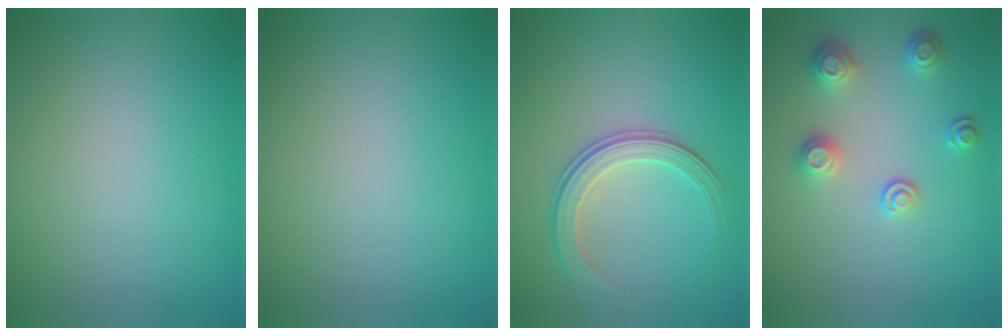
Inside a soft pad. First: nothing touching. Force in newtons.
{"total": 0.0}
{"total": 2.9, "press": 2.8, "slide": 0.5}
{"total": 2.5, "press": 2.3, "slide": 0.9}